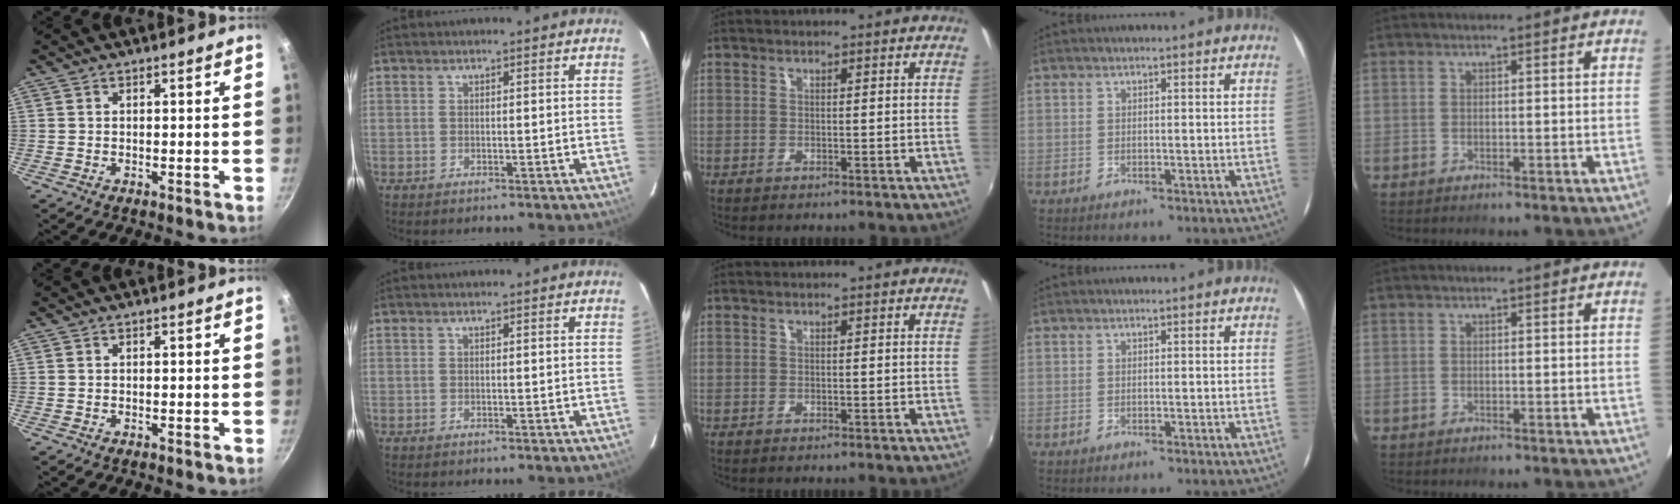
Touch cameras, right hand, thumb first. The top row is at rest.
{}